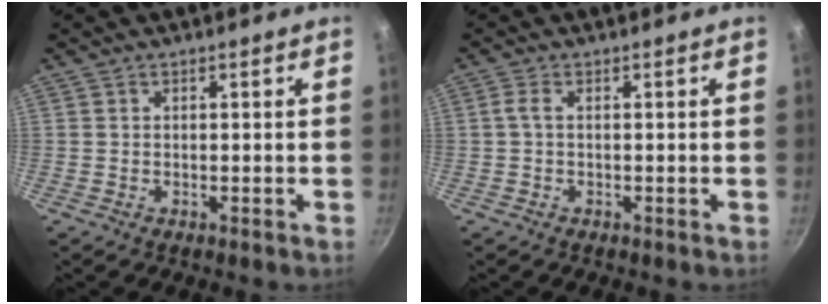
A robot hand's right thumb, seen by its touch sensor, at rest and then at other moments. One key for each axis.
{"total": 1.6, "fx": -0.1, "fy": 0.6, "fz": 1.5, "tx": -0.042, "ty": 0.006, "tz": -0.004}